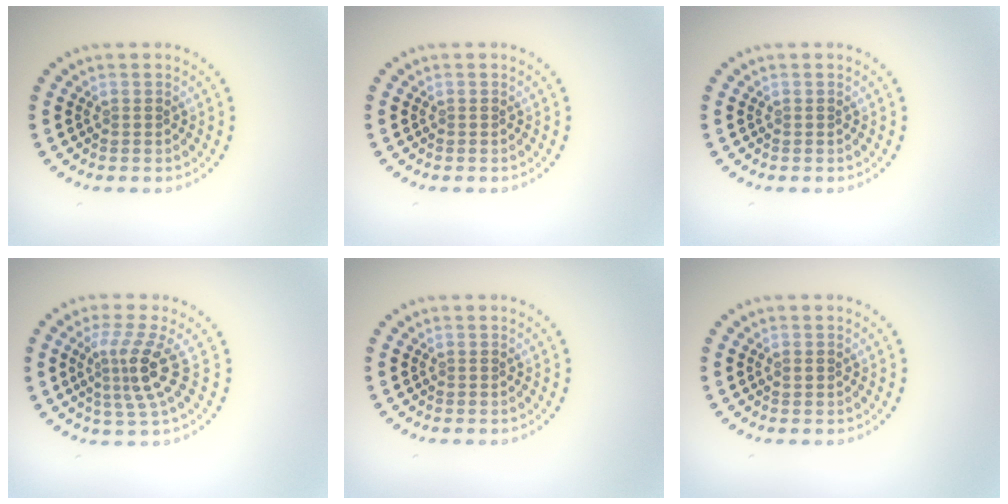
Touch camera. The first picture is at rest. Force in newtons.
{"total": 0.0}
{"total": 0.0}
{"total": 3.7, "press": 2.6, "slide": 2.7}
{"total": 0.0}
{"total": 0.7, "press": 0.7, "slide": 0.1}